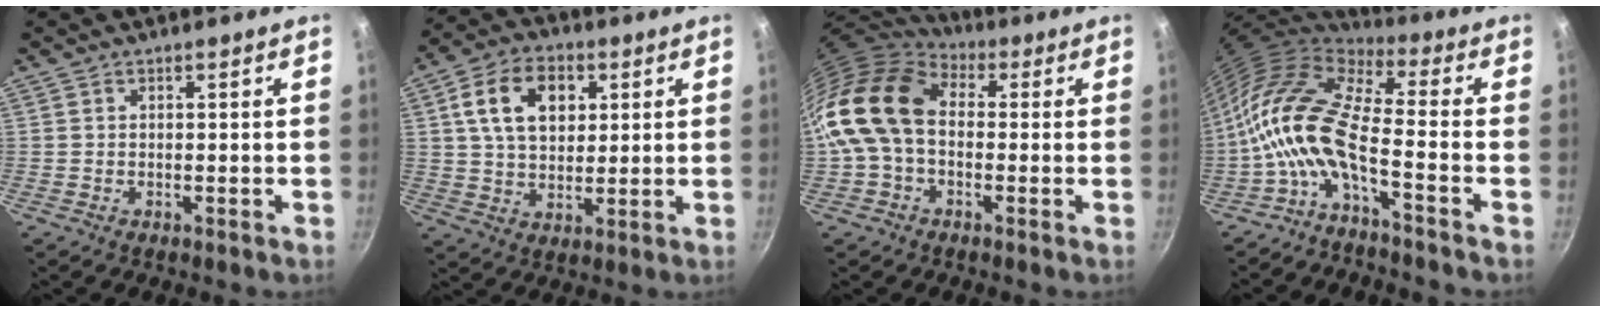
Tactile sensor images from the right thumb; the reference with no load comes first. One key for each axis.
{"total": 12.7, "fx": 3.7, "fy": 8.6, "fz": 8.5, "tx": -0.125, "ty": 0.004, "tz": 0.058}
{"total": 16.9, "fx": 0.3, "fy": 11.7, "fz": 12.1, "tx": -0.220, "ty": 0.033, "tz": -0.012}
{"total": 13.3, "fx": -3.9, "fy": 4.4, "fz": 12.0, "tx": -0.237, "ty": 0.046, "tz": -0.094}